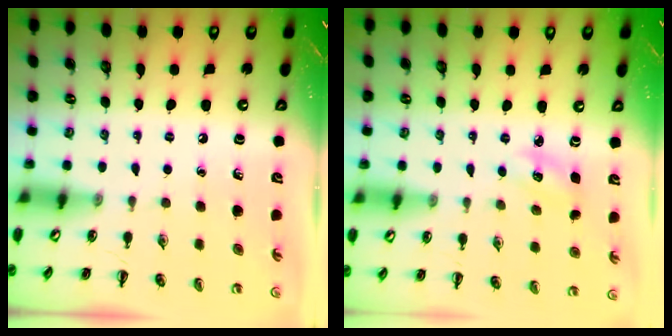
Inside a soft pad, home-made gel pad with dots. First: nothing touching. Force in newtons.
{"total": 4.0, "press": 3.9, "slide": 1.1}